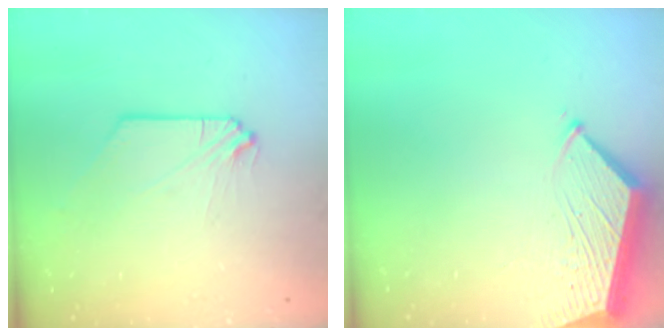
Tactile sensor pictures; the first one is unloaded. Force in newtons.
{"total": 5.2, "press": 5.2, "slide": 0.7}